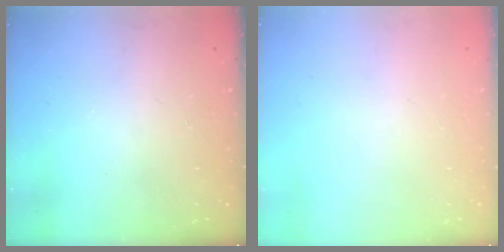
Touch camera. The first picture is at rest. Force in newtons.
{"total": 0.0}